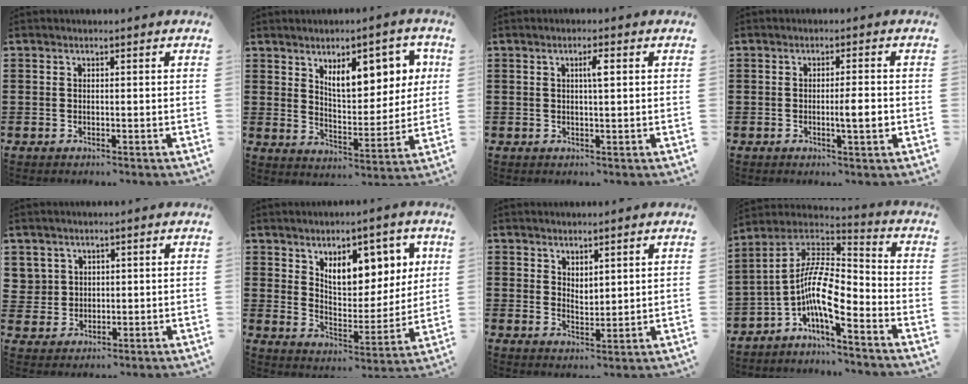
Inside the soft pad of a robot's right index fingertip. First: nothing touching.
{"total": 9.4, "force": [4.8, 4.2, 6.8], "torque": [-0.108, -0.010, 0.077]}
{"total": 2.2, "force": [0.6, 0.3, 2.1], "torque": [-0.042, 0.004, 0.007]}
{"total": 3.7, "force": [-0.6, 0.3, 3.7], "torque": [-0.061, -0.004, -0.012]}
{"total": 3.1, "force": [1.5, 2.7, 0.2], "torque": [-0.019, 0.011, 0.030]}
{"total": 9.0, "force": [4.7, 5.0, 5.9], "torque": [-0.105, -0.011, 0.080]}
{"total": 2.2, "force": [2.1, 0.6, 0.0], "torque": [-0.005, 0.001, 0.041]}
{"total": 10.5, "force": [-3.6, 3.3, 9.2], "torque": [-0.204, -0.021, -0.078]}